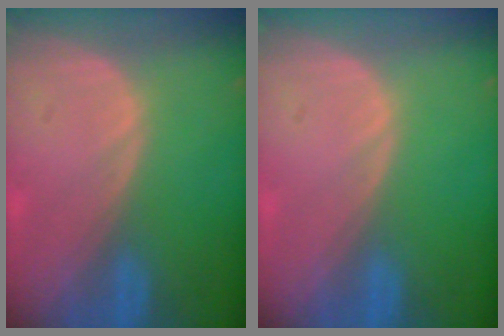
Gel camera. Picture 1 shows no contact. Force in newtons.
{"total": 0.0}